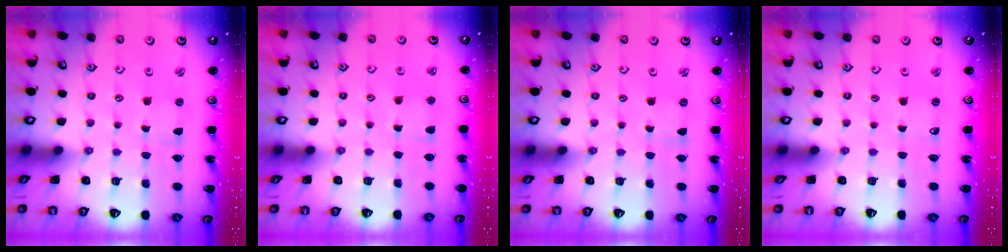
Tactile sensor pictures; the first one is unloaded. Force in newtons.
{"total": 3.0, "press": 2.9, "slide": 0.6}
{"total": 0.0}
{"total": 0.0}